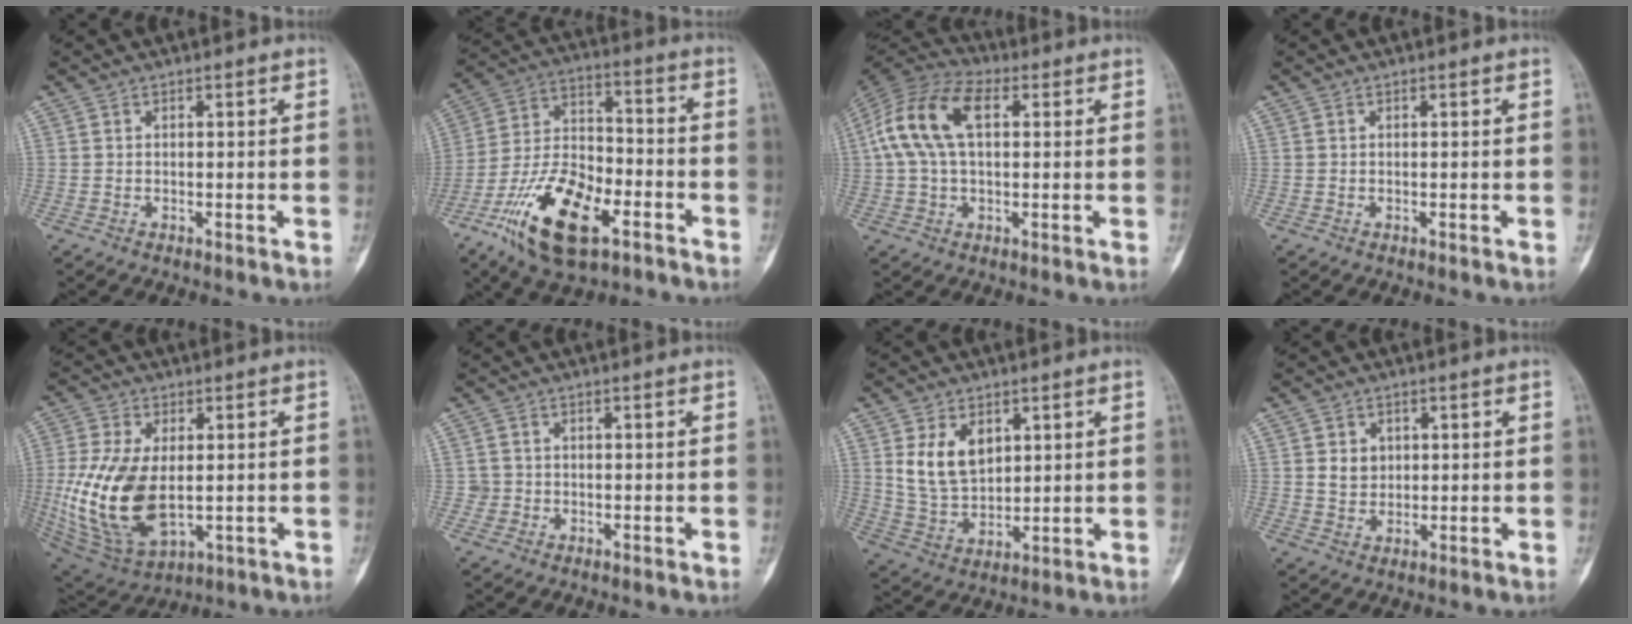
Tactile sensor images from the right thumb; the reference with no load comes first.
{"total": 18.6, "force": [-9.3, 8.7, 13.6], "torque": [-0.245, 0.051, -0.166]}
{"total": 13.7, "force": [2.8, 7.8, 10.9], "torque": [-0.223, 0.032, 0.048]}
{"total": 0.0}
{"total": 18.2, "force": [-0.8, 10.2, 15.0], "torque": [-0.308, -0.016, 0.005]}
{"total": 1.5, "force": [-0.3, 1.5, -0.2], "torque": [0.015, 0.008, -0.008]}
{"total": 9.5, "force": [3.5, 6.3, 6.2], "torque": [-0.093, -0.018, 0.081]}
{"total": 3.8, "force": [0.9, 3.3, 1.8], "torque": [-0.012, -0.004, 0.019]}